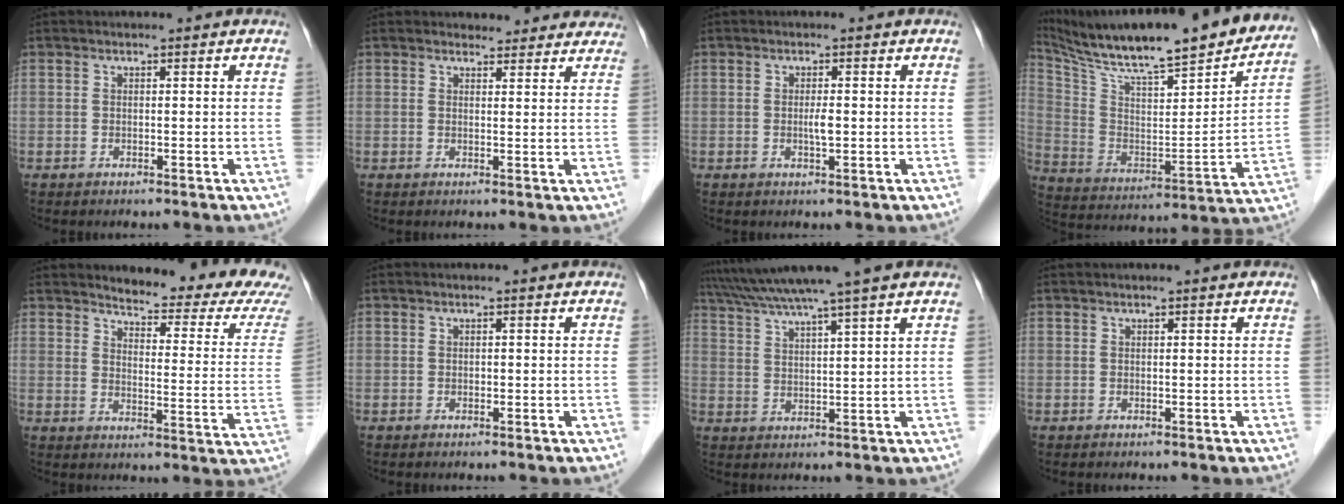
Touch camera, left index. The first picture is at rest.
{"total": 7.2, "force": [6.7, 2.5, 0.5], "torque": [0.022, 0.006, 0.055]}
{"total": 1.5, "force": [-0.3, 0.2, 1.5], "torque": [-0.031, -0.003, -0.005]}
{"total": 30.0, "force": [25.3, 3.9, 15.5], "torque": [-0.265, -0.038, 0.366]}
{"total": 17.1, "force": [15.9, 1.1, 6.1], "torque": [-0.074, -0.086, 0.177]}
{"total": 0.0}
{"total": 10.6, "force": [8.6, -1.9, 5.9], "torque": [-0.107, 0.025, 0.136]}
{"total": 0.9, "force": [0.8, -0.1, 0.5], "torque": [-0.009, 0.015, 0.014]}